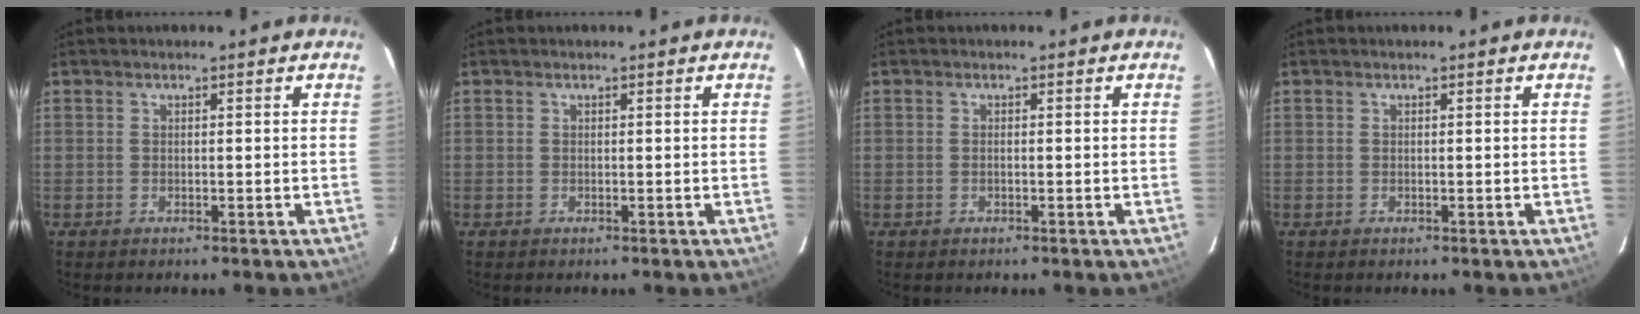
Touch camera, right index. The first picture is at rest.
{"total": 0.0}
{"total": 0.5, "force": [-0.1, 0.1, 0.5], "torque": [-0.011, 0.001, -0.002]}
{"total": 0.0}